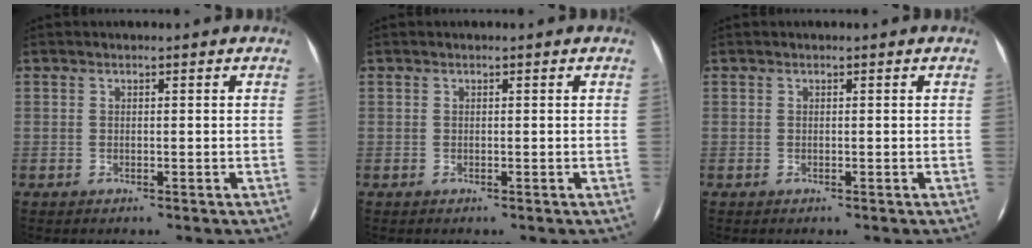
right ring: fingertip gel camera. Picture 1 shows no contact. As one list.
[{"total": 0.0}, {"total": 0.0}]